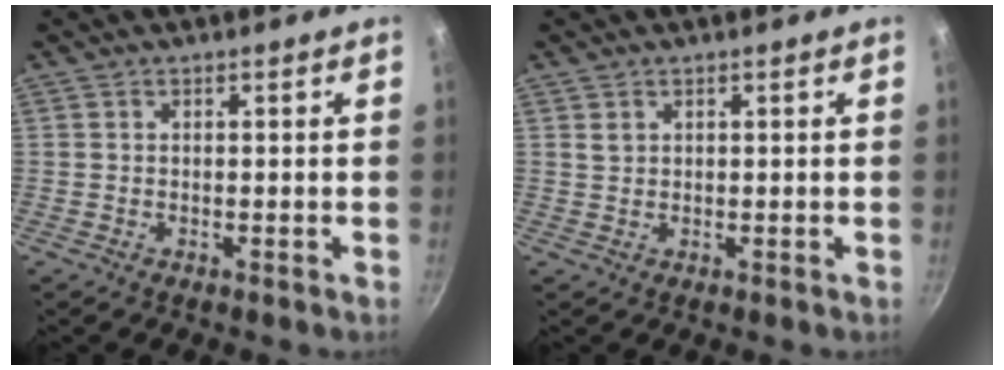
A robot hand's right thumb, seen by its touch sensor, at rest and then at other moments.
{"total": 1.1, "force": [0.6, 0.8, 0.5], "torque": [-0.005, 0.001, 0.013]}